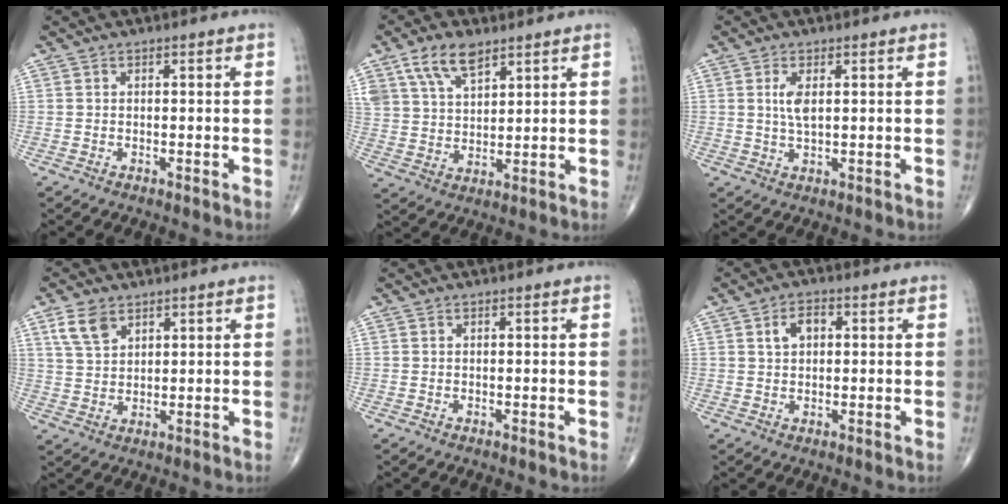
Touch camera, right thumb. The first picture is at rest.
{"total": 9.3, "force": [5.8, 4.6, 5.6], "torque": [-0.096, -0.020, 0.117]}
{"total": 3.5, "force": [0.9, 1.3, 3.1], "torque": [-0.063, -0.005, 0.021]}
{"total": 5.9, "force": [3.6, 3.3, 3.2], "torque": [-0.055, -0.014, 0.079]}
{"total": 0.0}
{"total": 4.0, "force": [1.1, 2.6, 2.8], "torque": [-0.044, 0.007, 0.018]}